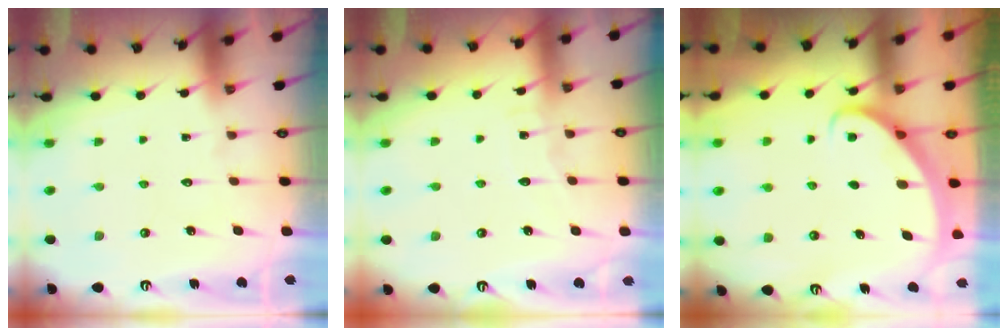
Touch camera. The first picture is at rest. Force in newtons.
{"total": 5.6, "press": 5.6, "slide": 0.5}
{"total": 2.8, "press": 2.8, "slide": 0.2}